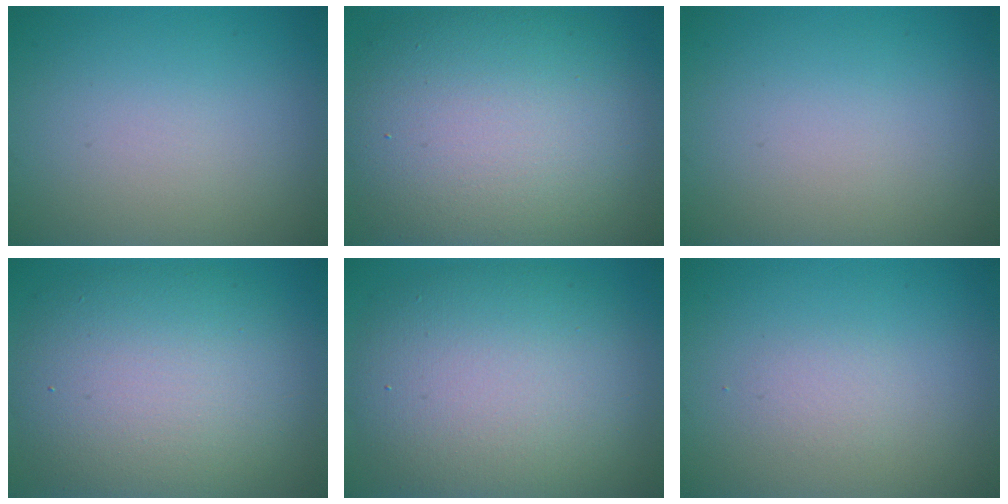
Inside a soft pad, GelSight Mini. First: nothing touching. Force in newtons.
{"total": 12.6, "press": 12.5, "slide": 0.5}
{"total": 0.0}
{"total": 10.0, "press": 10.0, "slide": 0.4}
{"total": 10.6, "press": 10.6, "slide": 0.8}
{"total": 0.9, "press": 0.9, "slide": 0.2}